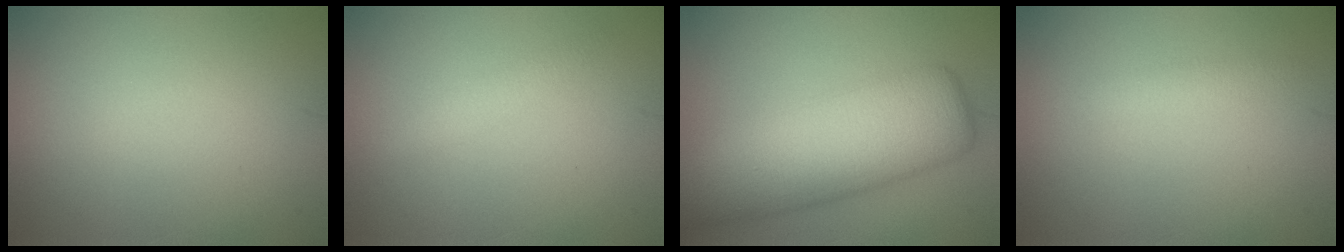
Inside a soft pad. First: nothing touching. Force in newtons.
{"total": 1.1, "press": 1.1, "slide": 0.0}
{"total": 9.9, "press": 9.9, "slide": 0.3}
{"total": 1.2, "press": 1.2, "slide": 0.0}